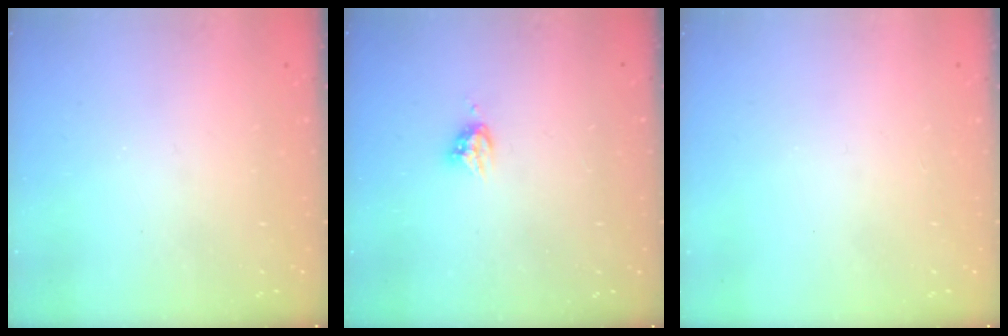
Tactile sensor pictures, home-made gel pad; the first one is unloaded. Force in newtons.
{"total": 4.6, "press": 4.6, "slide": 0.5}
{"total": 0.0}